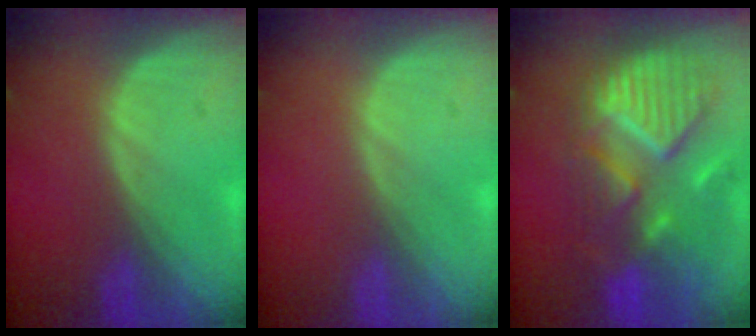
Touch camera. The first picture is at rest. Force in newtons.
{"total": 0.0}
{"total": 12.1, "press": 10.5, "slide": 6.0}